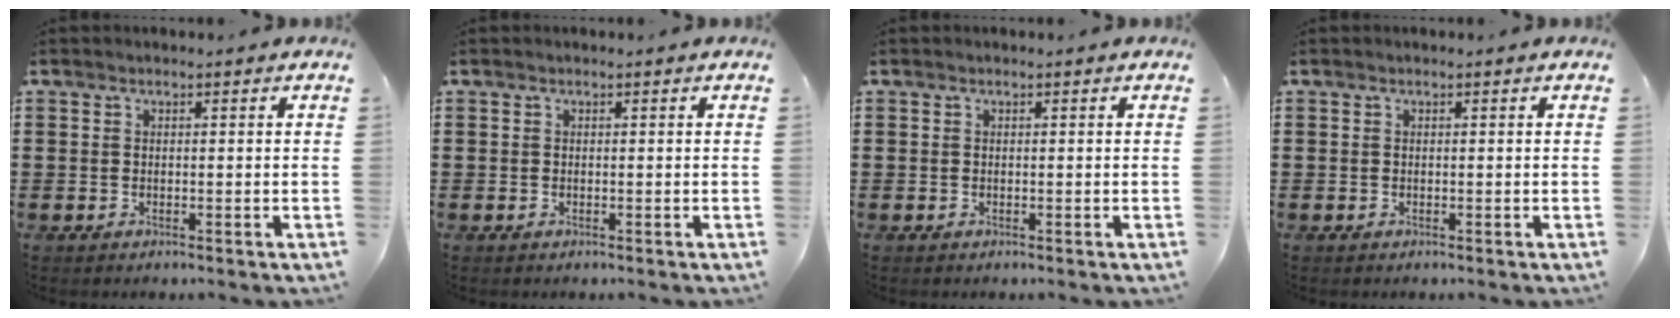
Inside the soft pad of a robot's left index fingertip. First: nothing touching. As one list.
[{"total": 0.0}, {"total": 0.0}, {"total": 0.0}]